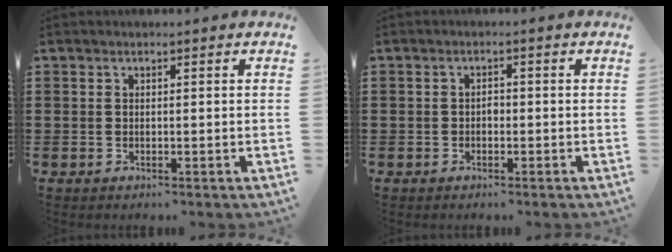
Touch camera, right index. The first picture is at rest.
{"total": 1.1, "force": [-0.4, 0.7, 0.8], "torque": [-0.017, 0.000, -0.007]}